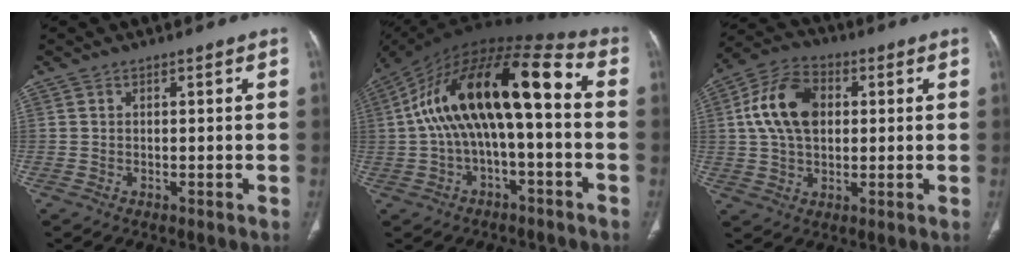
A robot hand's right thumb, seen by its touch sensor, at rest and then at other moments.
{"total": 21.2, "force": [0.3, 8.9, 19.2], "torque": [-0.335, 0.066, -0.002]}
{"total": 12.9, "force": [2.1, 8.6, 9.4], "torque": [-0.166, 0.016, 0.032]}